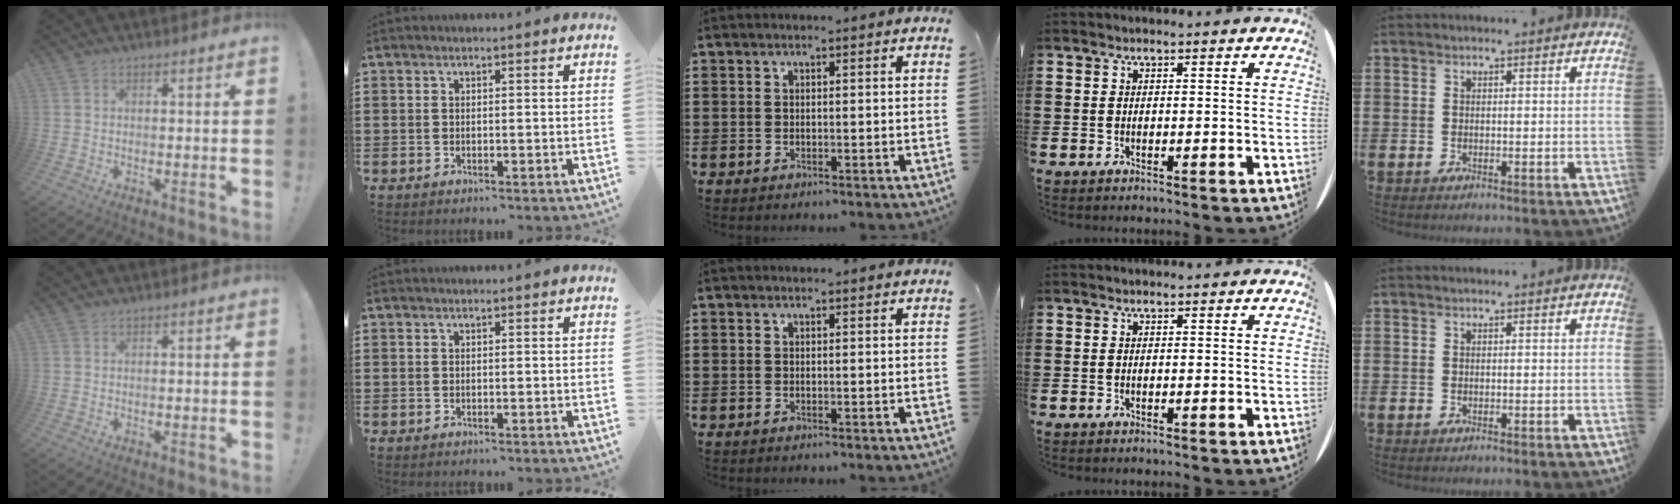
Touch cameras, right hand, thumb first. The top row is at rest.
{}